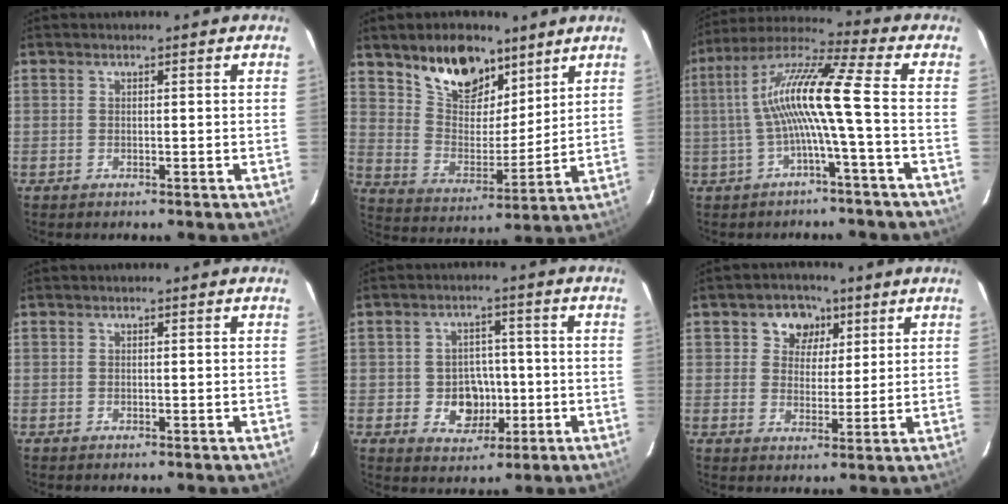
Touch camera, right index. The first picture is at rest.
{"total": 14.1, "force": [9.6, 7.6, 7.0], "torque": [-0.127, 0.011, 0.177]}
{"total": 12.1, "force": [-1.6, -0.7, 12.0], "torque": [-0.234, 0.016, -0.028]}
{"total": 0.0}
{"total": 6.8, "force": [-1.6, 5.8, 3.1], "torque": [-0.068, 0.013, -0.011]}
{"total": 6.4, "force": [3.1, 4.9, 2.4], "torque": [-0.038, 0.011, 0.053]}